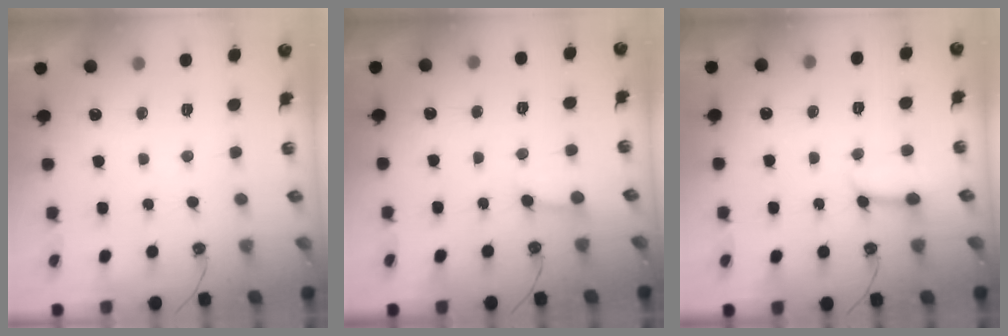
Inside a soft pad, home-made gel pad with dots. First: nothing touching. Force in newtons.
{"total": 2.6, "press": 2.6, "slide": 0.3}
{"total": 5.7, "press": 5.7, "slide": 0.7}